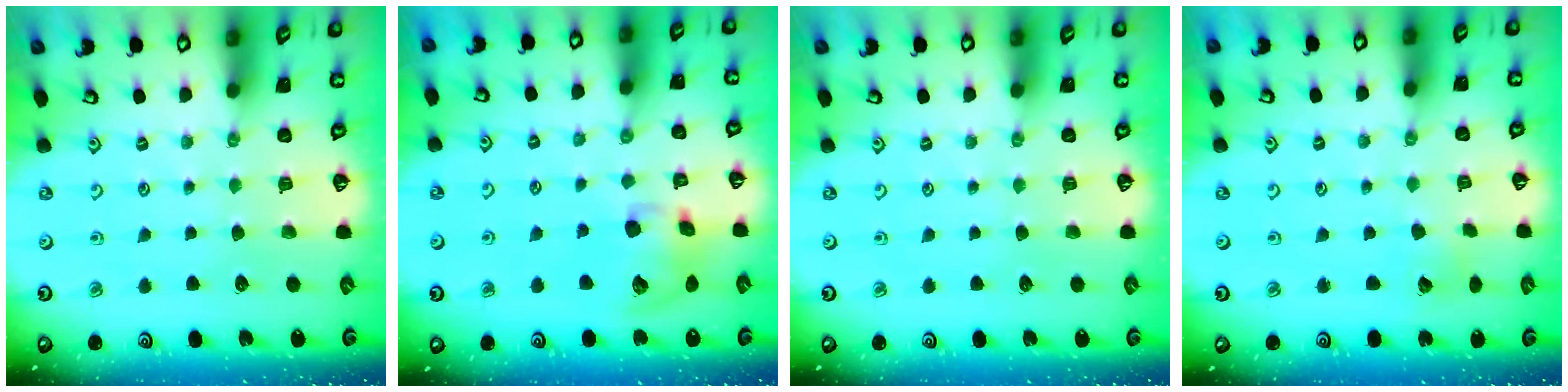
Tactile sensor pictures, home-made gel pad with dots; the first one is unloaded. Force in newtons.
{"total": 12.8, "press": 12.6, "slide": 1.9}
{"total": 0.0}
{"total": 5.4, "press": 5.4, "slide": 0.4}